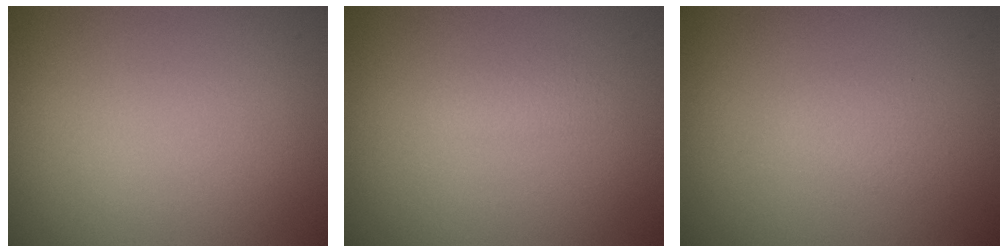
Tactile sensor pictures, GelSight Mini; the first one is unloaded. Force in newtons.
{"total": 1.0, "press": 1.0, "slide": 0.1}
{"total": 0.9, "press": 0.9, "slide": 0.1}